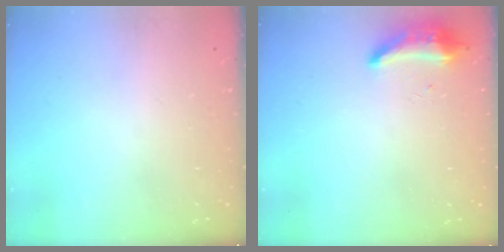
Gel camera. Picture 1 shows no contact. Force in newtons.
{"total": 8.4, "press": 8.3, "slide": 1.6}